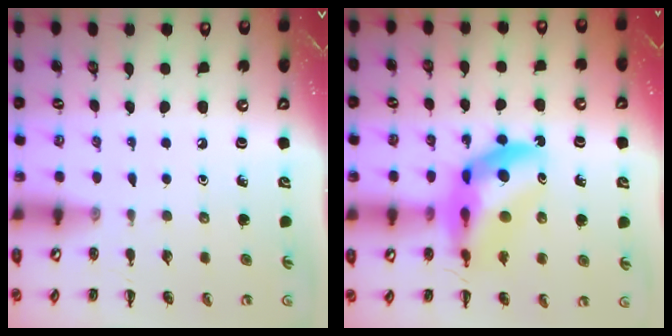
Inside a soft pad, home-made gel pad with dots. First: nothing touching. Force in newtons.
{"total": 14.4, "press": 13.8, "slide": 4.1}